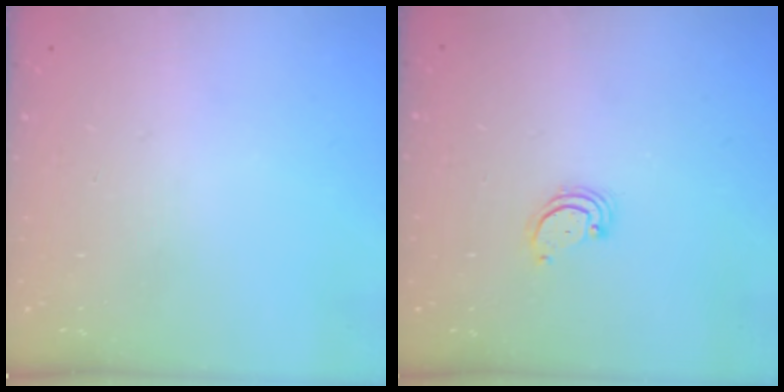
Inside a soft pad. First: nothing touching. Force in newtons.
{"total": 2.5, "press": 2.5, "slide": 0.3}